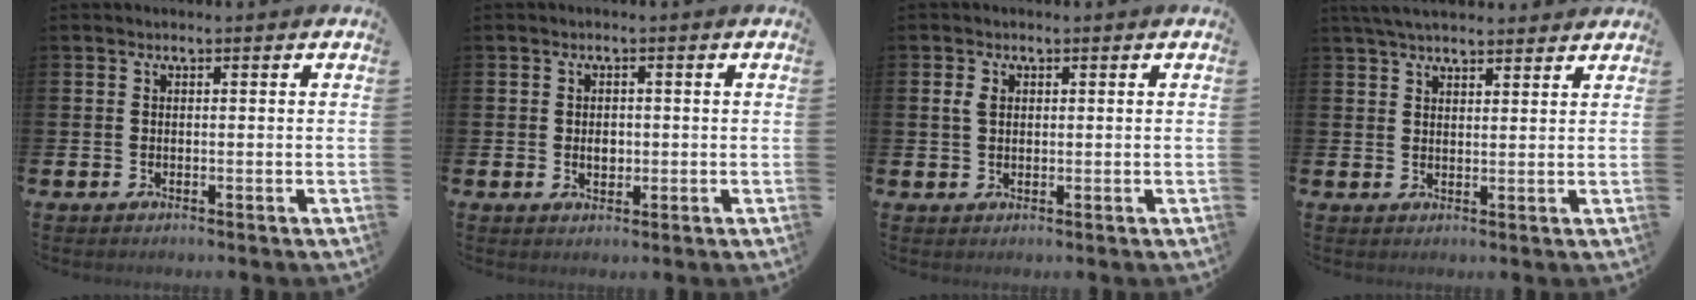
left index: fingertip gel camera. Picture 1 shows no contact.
{"total": 1.9, "force": [0.0, 1.4, 1.3], "torque": [-0.010, 0.000, -0.005]}
{"total": 2.0, "force": [1.0, 1.3, 1.1], "torque": [-0.011, 0.002, 0.015]}
{"total": 4.6, "force": [4.2, 1.0, 1.3], "torque": [-0.034, -0.010, 0.080]}